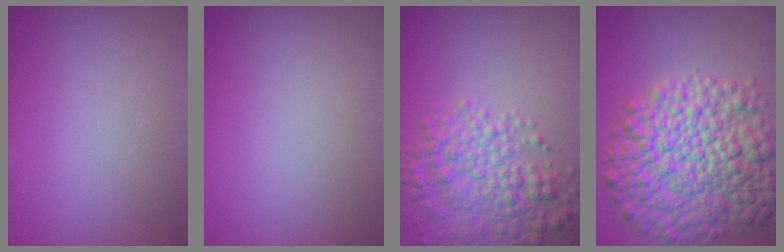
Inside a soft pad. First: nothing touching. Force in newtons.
{"total": 0.0}
{"total": 5.8, "press": 5.8, "slide": 0.2}
{"total": 11.6, "press": 11.6, "slide": 0.4}